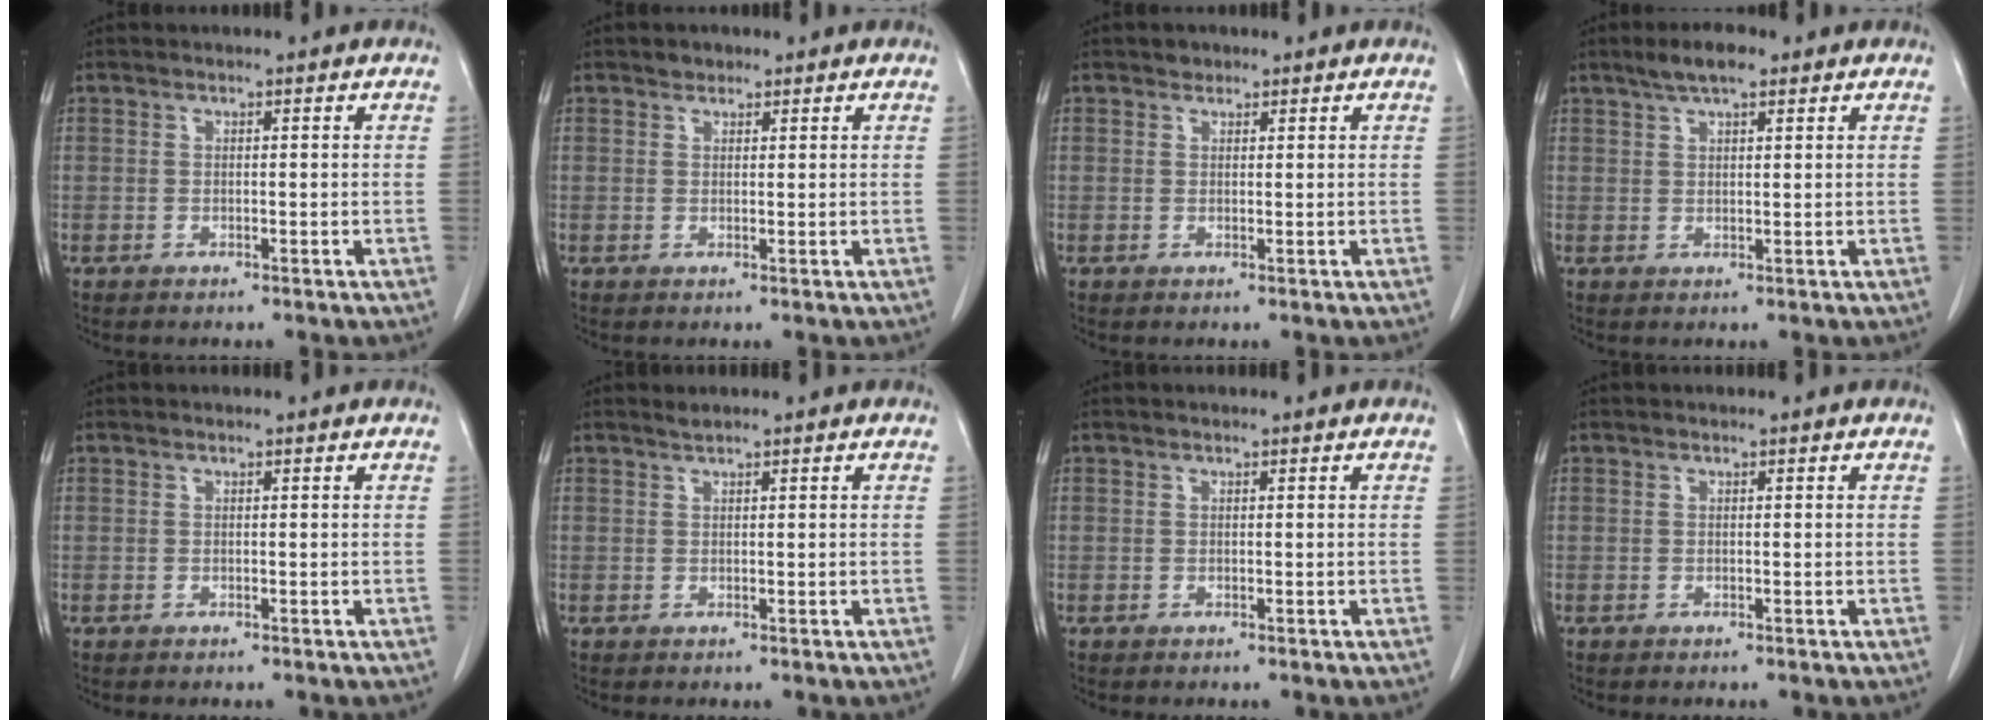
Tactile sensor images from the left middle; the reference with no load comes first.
{"total": 1.3, "force": [1.0, 0.8, 0.2], "torque": [-0.004, 0.000, 0.015]}
{"total": 1.1, "force": [0.8, 0.7, 0.1], "torque": [-0.002, -0.001, 0.011]}
{"total": 4.7, "force": [3.2, 1.2, 3.1], "torque": [-0.062, 0.012, 0.057]}
{"total": 0.0}
{"total": 0.7, "force": [0.7, -0.2, 0.2], "torque": [-0.010, 0.002, 0.017]}
{"total": 0.0}
{"total": 0.0}